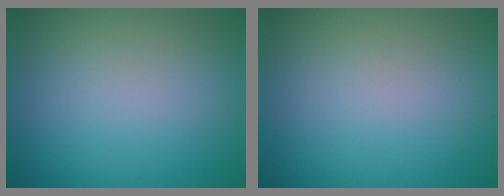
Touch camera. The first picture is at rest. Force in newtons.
{"total": 0.0}